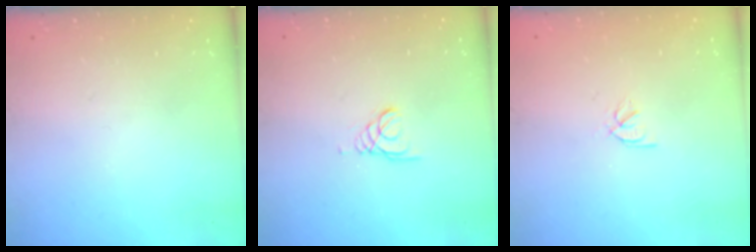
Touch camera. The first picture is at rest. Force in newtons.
{"total": 1.0, "press": 1.0, "slide": 0.1}
{"total": 2.1, "press": 2.1, "slide": 0.1}